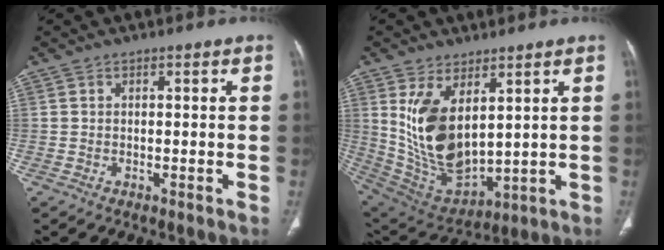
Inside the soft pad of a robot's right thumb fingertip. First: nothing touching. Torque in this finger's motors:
{"motor_torque": [1.47, 1.95, 1.76, 0.54, 0.61]}